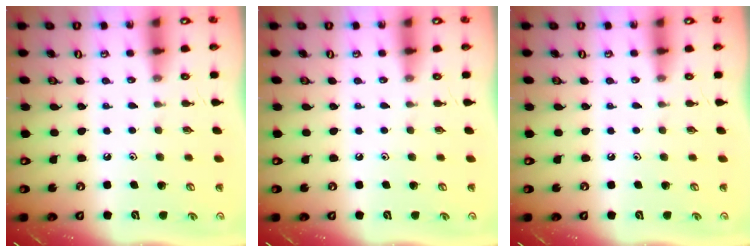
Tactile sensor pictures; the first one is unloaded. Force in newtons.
{"total": 0.0}
{"total": 0.0}